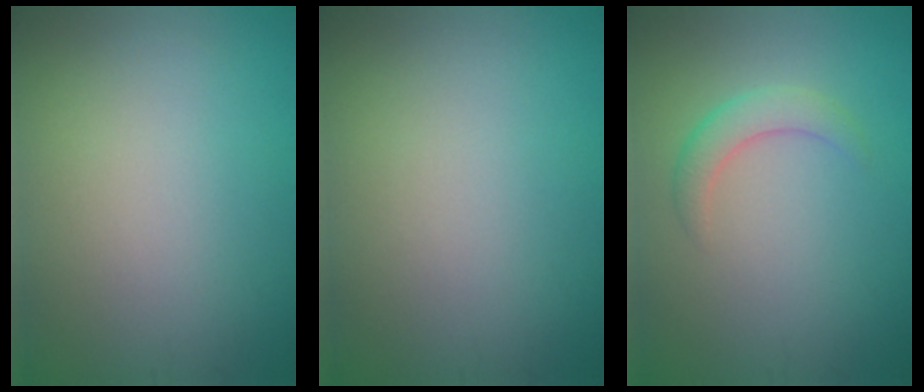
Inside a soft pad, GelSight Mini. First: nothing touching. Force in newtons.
{"total": 0.0}
{"total": 2.4, "press": 2.4, "slide": 0.2}